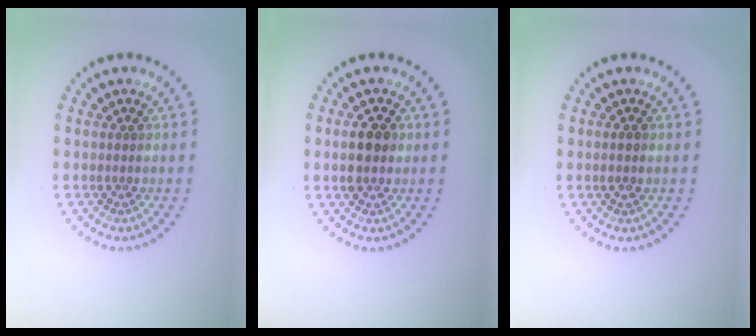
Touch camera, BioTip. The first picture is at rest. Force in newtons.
{"total": 2.9, "press": 2.9, "slide": 0.2}
{"total": 1.0, "press": 0.9, "slide": 0.3}